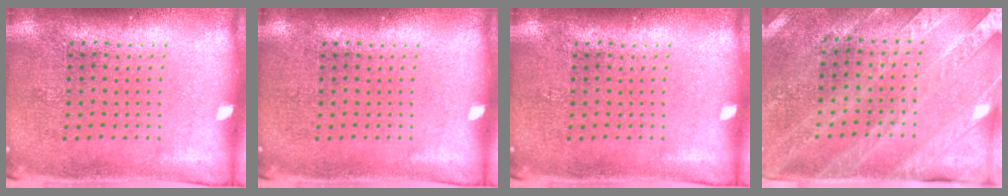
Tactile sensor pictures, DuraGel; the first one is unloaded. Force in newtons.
{"total": 0.0}
{"total": 0.0}
{"total": 2.6, "press": 2.3, "slide": 1.3}